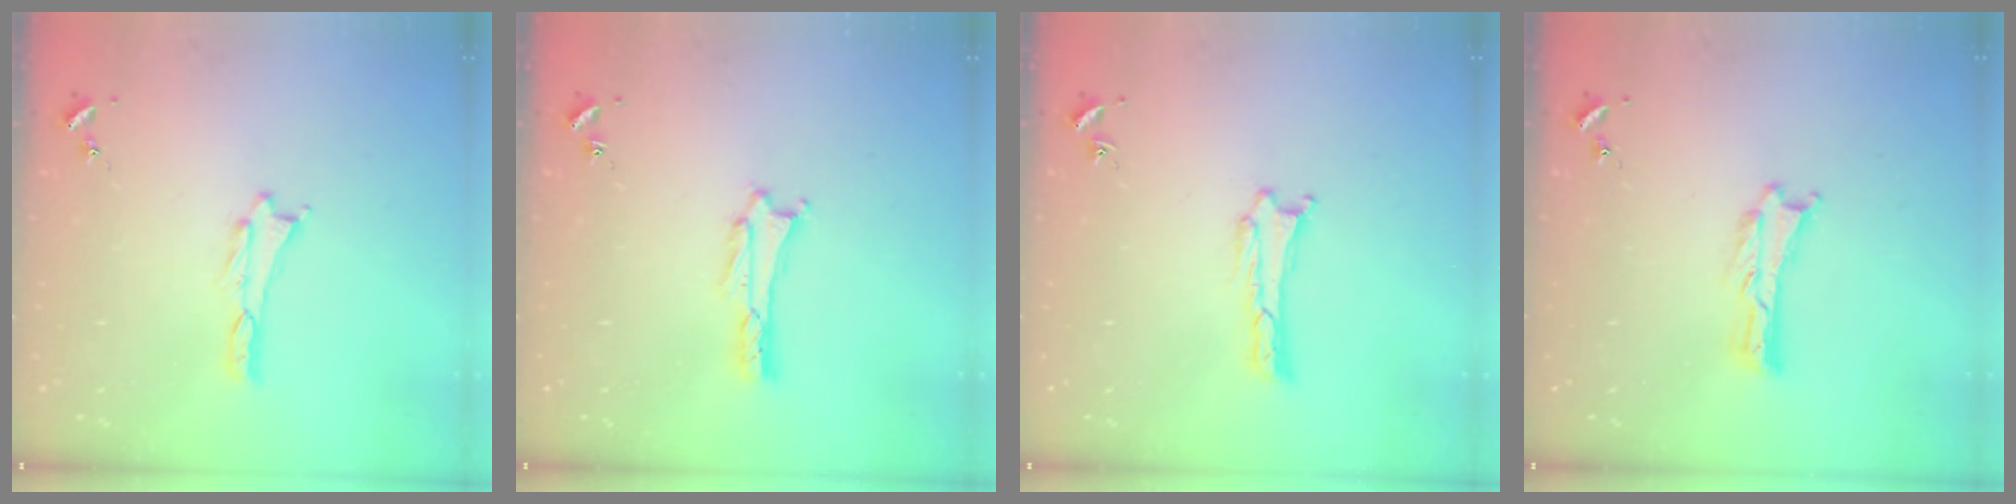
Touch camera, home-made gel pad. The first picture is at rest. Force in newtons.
{"total": 1.8, "press": 1.8, "slide": 0.2}
{"total": 0.0}
{"total": 0.0}